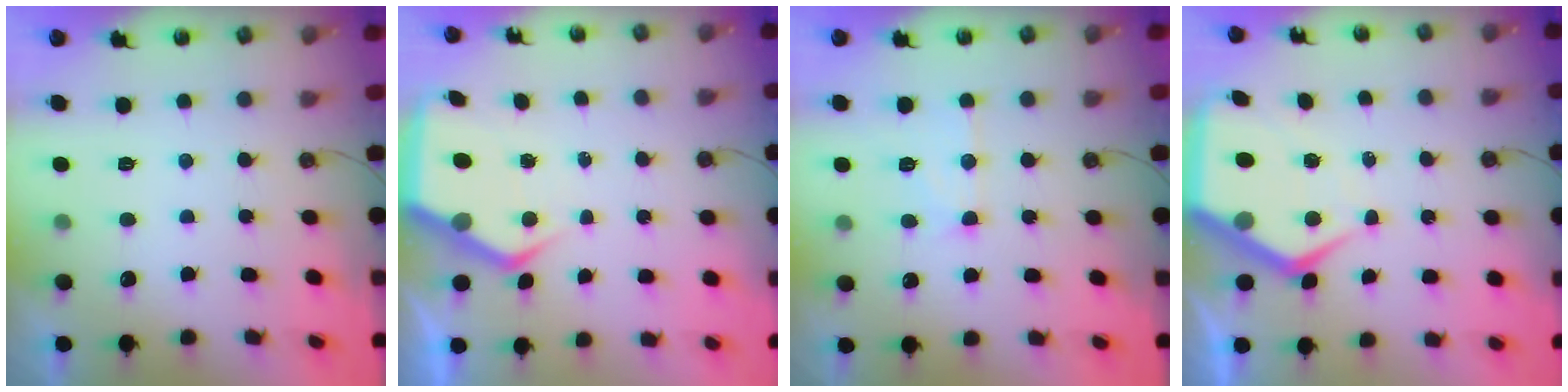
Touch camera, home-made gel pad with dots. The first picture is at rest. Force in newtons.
{"total": 6.5, "press": 6.5, "slide": 0.6}
{"total": 9.7, "press": 9.7, "slide": 0.8}
{"total": 10.2, "press": 10.2, "slide": 1.1}